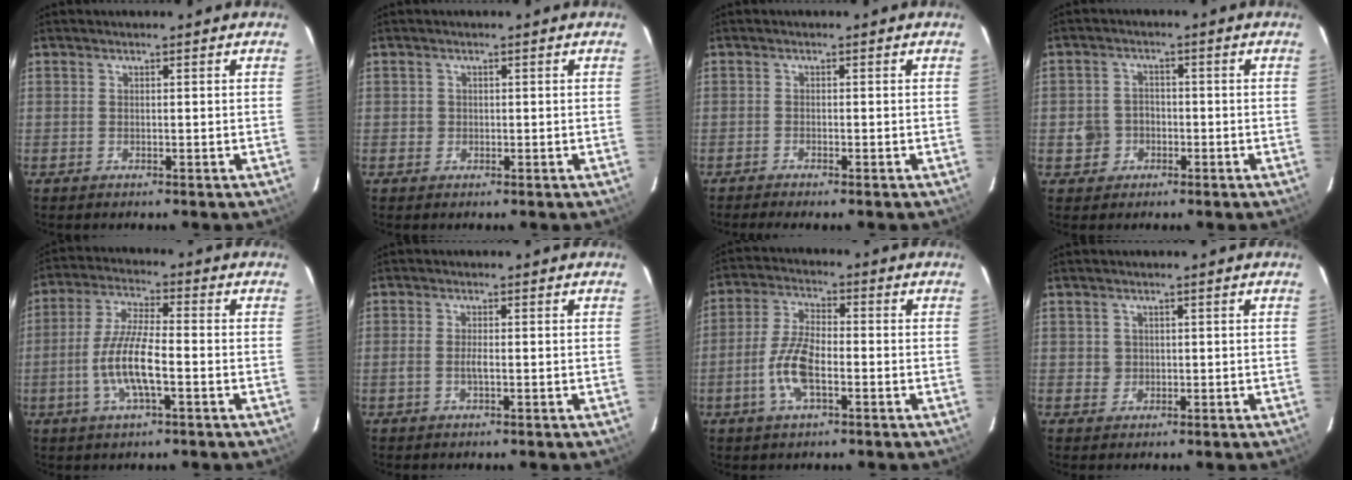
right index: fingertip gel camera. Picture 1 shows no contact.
{"total": 1.2, "force": [-0.2, 1.2, 0.1], "torque": [0.000, 0.001, -0.002]}
{"total": 1.6, "force": [-1.5, 0.0, 0.6], "torque": [-0.025, -0.006, -0.025]}
{"total": 5.6, "force": [-1.8, 5.3, 0.9], "torque": [-0.023, 0.018, -0.021]}
{"total": 10.2, "force": [-3.0, 2.3, 9.4], "torque": [-0.193, -0.003, -0.057]}
{"total": 1.9, "force": [-0.5, 0.5, 1.7], "torque": [-0.037, 0.000, -0.010]}
{"total": 9.7, "force": [-3.1, 4.1, 8.2], "torque": [-0.175, 0.005, -0.061]}
{"total": 1.9, "force": [0.2, 1.9, 0.1], "torque": [0.003, 0.004, 0.004]}